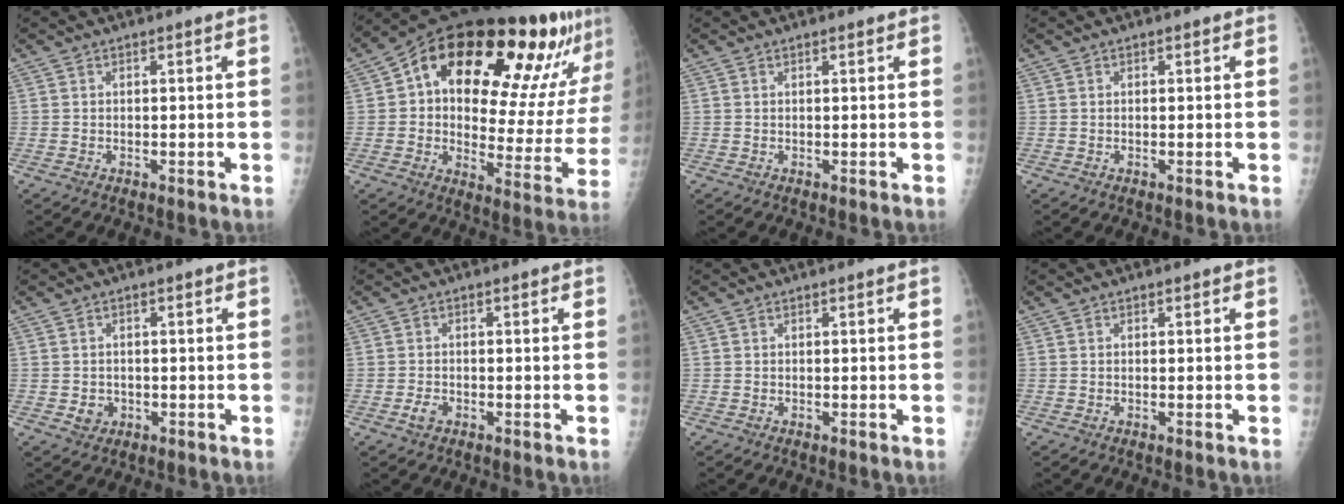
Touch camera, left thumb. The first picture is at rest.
{"total": 28.2, "force": [15.4, 11.8, 20.5], "torque": [-0.251, -0.017, 0.225]}
{"total": 0.6, "force": [0.4, 0.1, 0.4], "torque": [-0.007, -0.001, 0.005]}
{"total": 0.0}
{"total": 2.7, "force": [-0.6, 2.5, 1.0], "torque": [-0.002, 0.003, -0.003]}
{"total": 2.1, "force": [-1.0, 1.4, 1.2], "torque": [-0.018, 0.002, -0.019]}
{"total": 0.0}
{"total": 0.0}